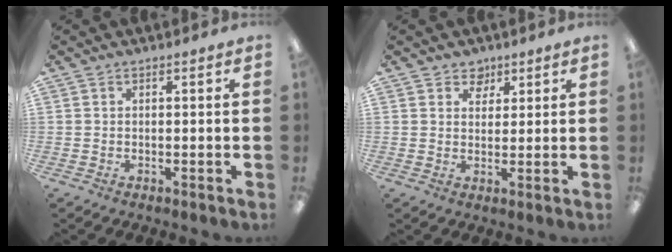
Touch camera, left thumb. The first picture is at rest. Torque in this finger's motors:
{"motor_torque": [-0.07, -0.02, -0.01, 0.02, -0.06]}